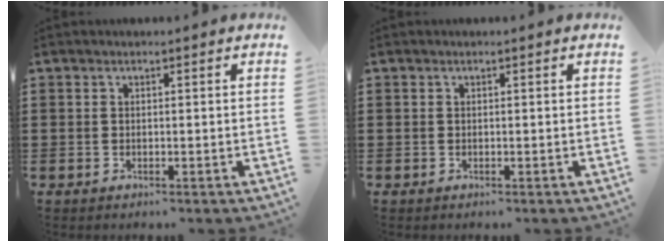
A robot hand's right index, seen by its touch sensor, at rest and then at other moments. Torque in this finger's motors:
{"motor_torque": [0.00, 0.00, 0.00, -0.01]}